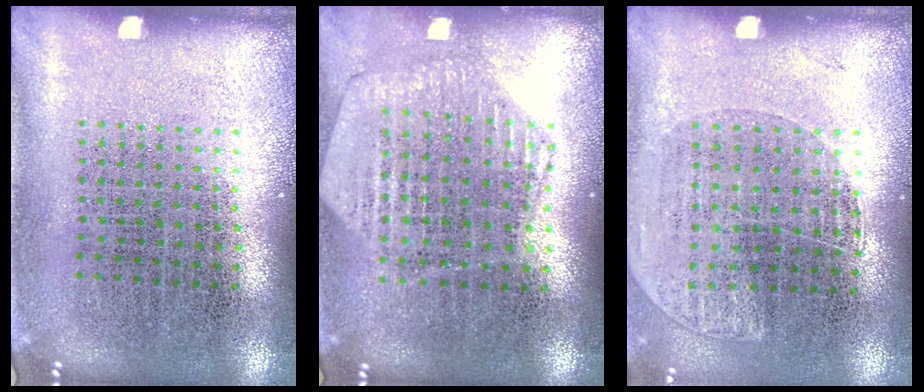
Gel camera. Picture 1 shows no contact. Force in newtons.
{"total": 1.2, "press": 1.2, "slide": 0.1}
{"total": 1.1, "press": 0.9, "slide": 0.6}